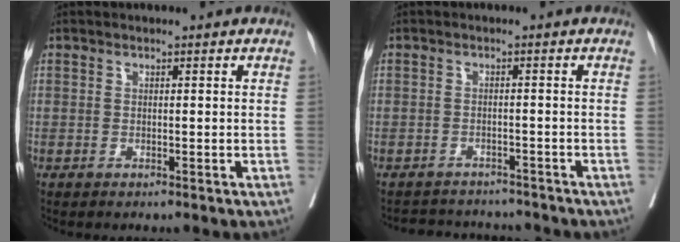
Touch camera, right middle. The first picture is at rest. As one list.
[{"total": 5.3, "force": [-5.2, 1.4, -0.2], "torque": [0.005, 0.007, -0.070]}]